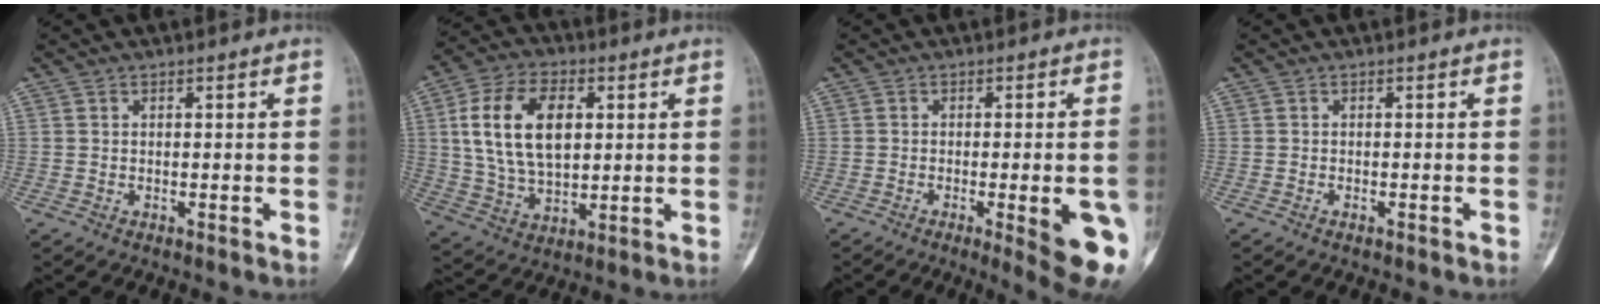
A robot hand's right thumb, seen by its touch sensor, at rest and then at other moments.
{"total": 16.6, "force": [3.5, 10.1, 12.7], "torque": [-0.215, 0.000, 0.067]}
{"total": 11.7, "force": [-3.5, 2.8, 10.8], "torque": [-0.114, -0.006, -0.037]}
{"total": 0.6, "force": [-0.4, 0.3, 0.2], "torque": [-0.003, 0.003, -0.007]}